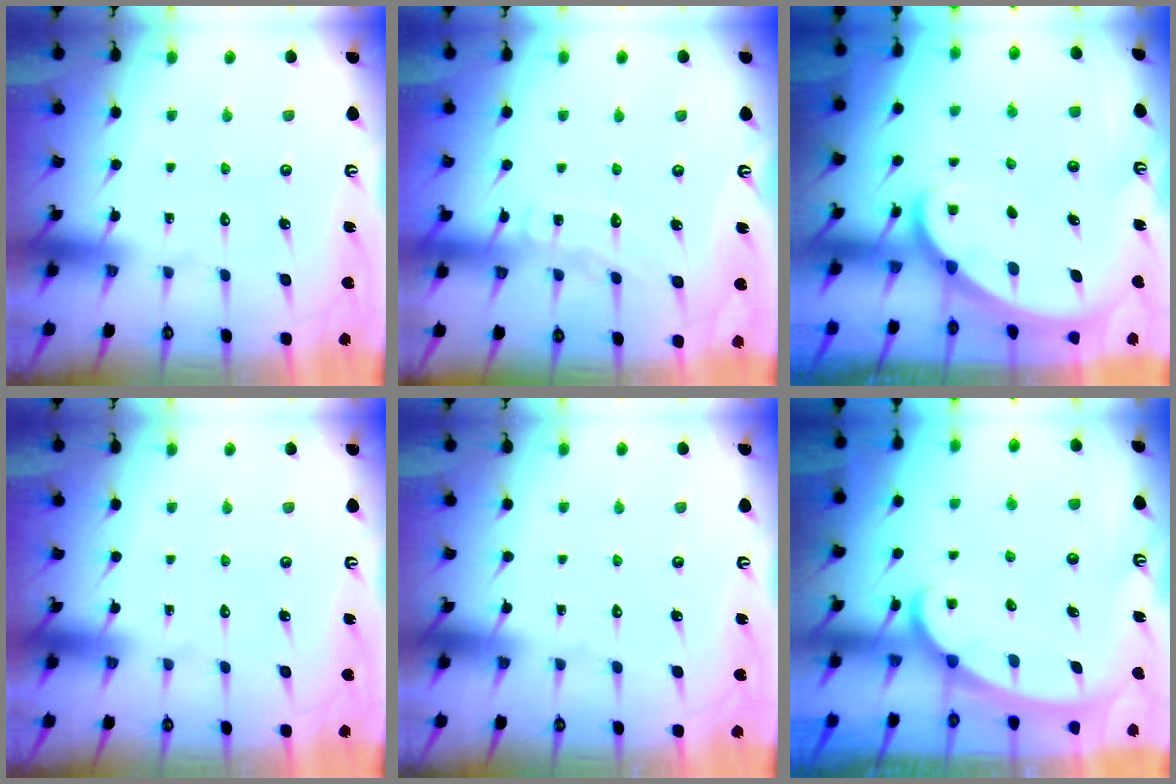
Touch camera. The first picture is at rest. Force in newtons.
{"total": 6.6, "press": 6.6, "slide": 0.7}
{"total": 1.8, "press": 1.7, "slide": 0.0}
{"total": 0.0}
{"total": 0.0}
{"total": 2.5, "press": 2.5, "slide": 0.3}